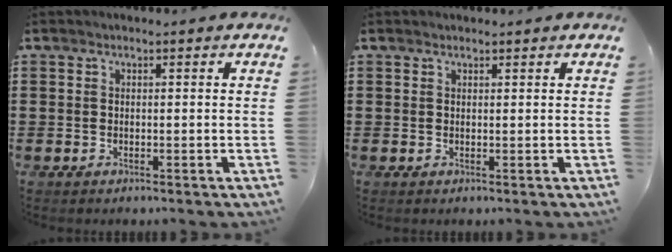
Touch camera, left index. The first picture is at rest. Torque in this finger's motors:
{"motor_torque": [2.14, 0.00, -0.26, -0.01]}